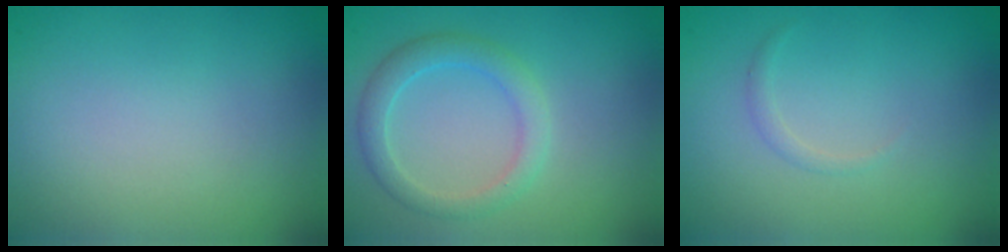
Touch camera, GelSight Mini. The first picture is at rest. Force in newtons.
{"total": 2.6, "press": 2.6, "slide": 0.2}
{"total": 0.7, "press": 0.7, "slide": 0.1}